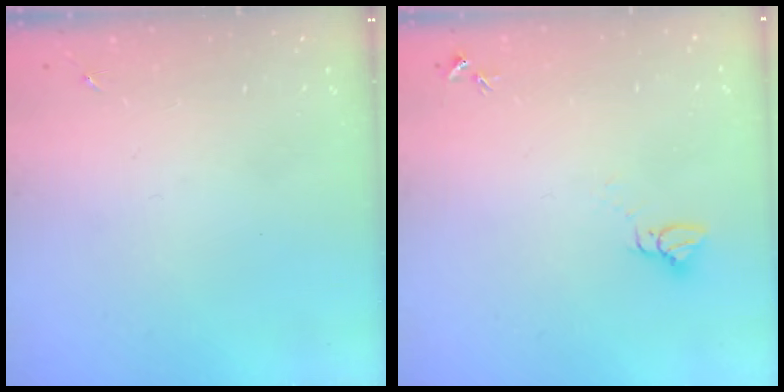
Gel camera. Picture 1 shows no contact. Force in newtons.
{"total": 2.8, "press": 2.8, "slide": 0.1}